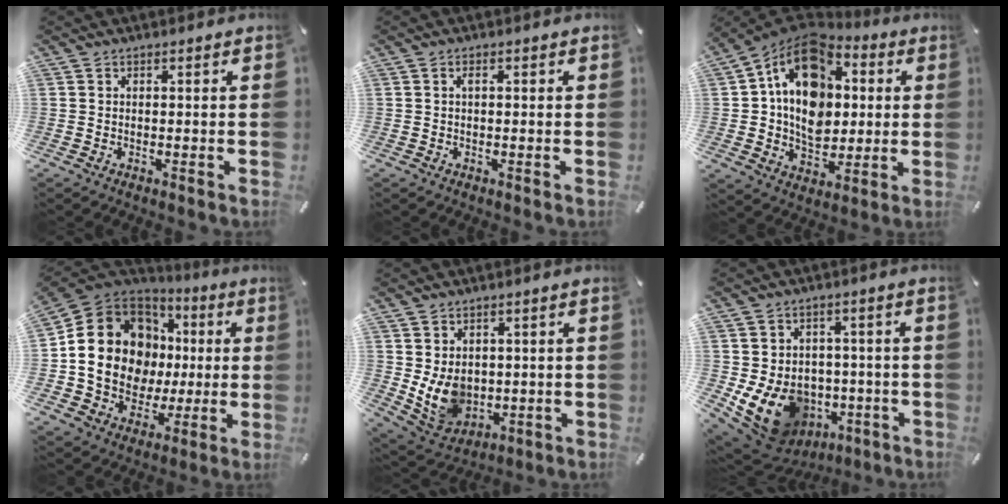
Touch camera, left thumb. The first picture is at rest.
{"total": 1.2, "force": [0.2, 0.6, 1.0], "torque": [-0.021, 0.004, 0.001]}
{"total": 16.7, "force": [2.6, 13.2, 9.9], "torque": [-0.169, -0.007, 0.046]}
{"total": 18.5, "force": [1.0, 15.9, 9.5], "torque": [-0.186, -0.014, 0.035]}
{"total": 9.5, "force": [1.0, 8.2, 4.7], "torque": [-0.111, -0.017, 0.023]}
{"total": 13.8, "force": [-3.5, 11.4, 6.9], "torque": [-0.147, -0.002, -0.051]}